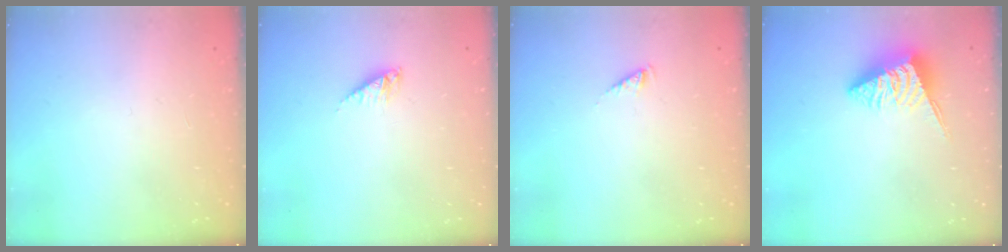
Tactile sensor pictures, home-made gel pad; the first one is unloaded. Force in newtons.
{"total": 4.3, "press": 4.3, "slide": 0.3}
{"total": 0.8, "press": 0.8, "slide": 0.2}
{"total": 6.0, "press": 6.0, "slide": 0.4}